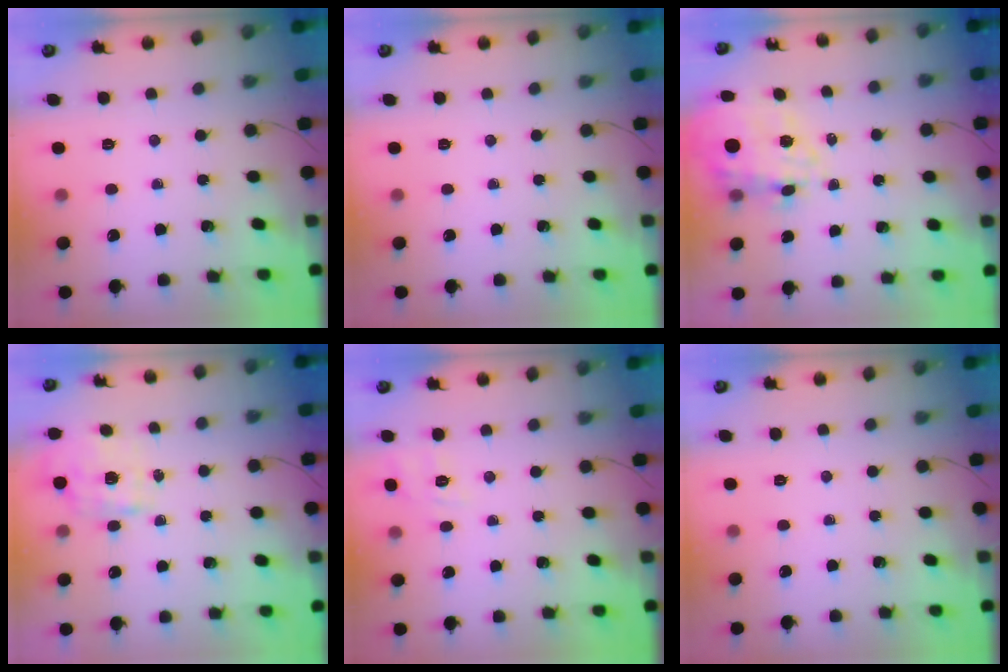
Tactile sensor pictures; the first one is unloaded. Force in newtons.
{"total": 0.0}
{"total": 10.2, "press": 9.5, "slide": 3.8}
{"total": 1.2, "press": 1.0, "slide": 0.7}
{"total": 7.7, "press": 7.4, "slide": 2.0}
{"total": 0.0}